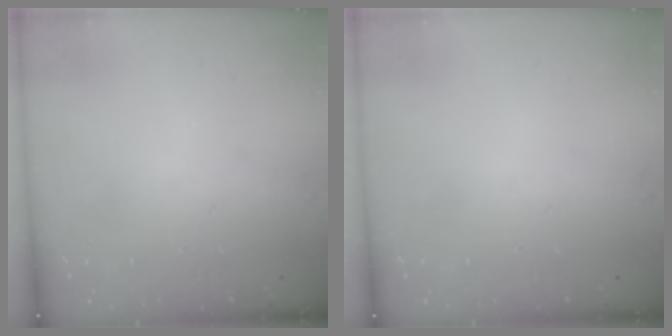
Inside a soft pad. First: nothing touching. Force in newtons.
{"total": 0.0}